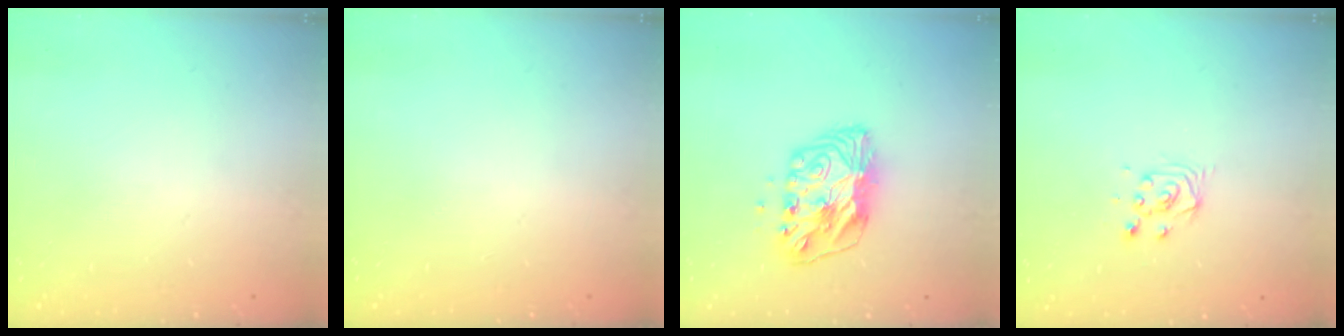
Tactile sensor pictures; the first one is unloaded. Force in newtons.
{"total": 0.0}
{"total": 9.6, "press": 9.5, "slide": 1.0}
{"total": 4.7, "press": 4.7, "slide": 0.5}